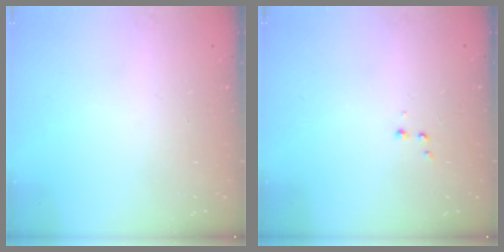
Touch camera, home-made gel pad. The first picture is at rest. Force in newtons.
{"total": 2.6, "press": 2.5, "slide": 0.6}